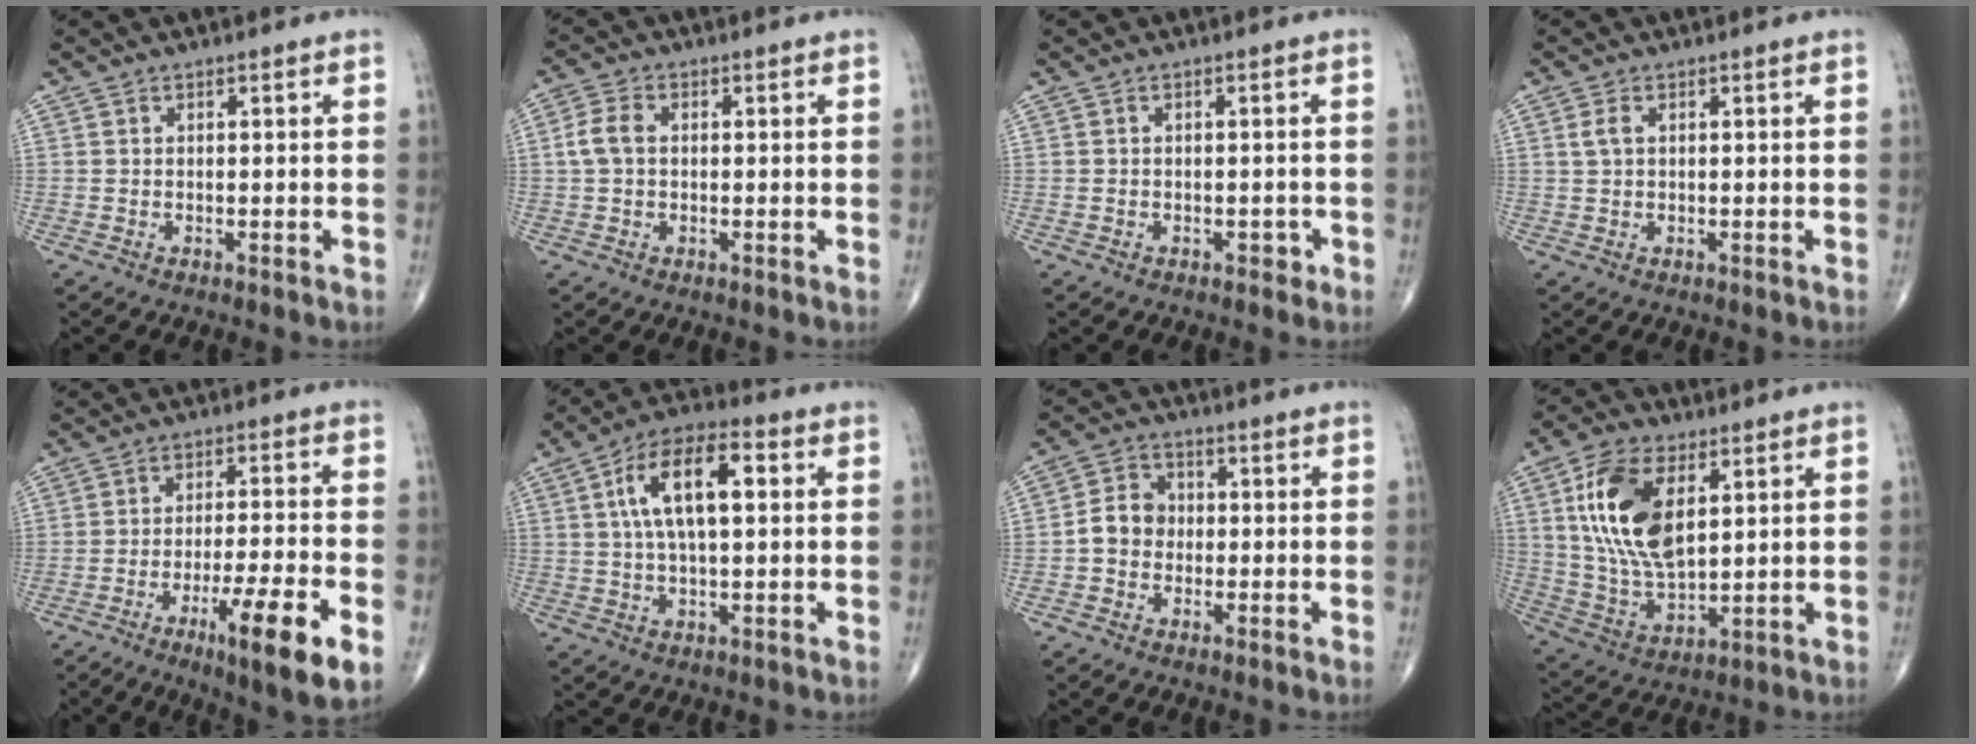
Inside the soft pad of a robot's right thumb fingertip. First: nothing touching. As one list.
[{"total": 4.2, "force": [0.3, 2.8, 3.1], "torque": [-0.071, 0.013, 0.001]}, {"total": 1.4, "force": [-0.7, 0.9, 0.7], "torque": [-0.005, 0.002, -0.011]}, {"total": 2.0, "force": [0.6, 1.1, 1.6], "torque": [-0.039, 0.007, 0.012]}, {"total": 13.1, "force": [-5.8, 1.7, 11.7], "torque": [-0.192, 0.007, -0.088]}, {"total": 13.3, "force": [2.8, 5.9, 11.6], "torque": [-0.202, 0.021, 0.044]}, {"total": 6.1, "force": [-0.7, 5.2, 3.1], "torque": [-0.040, 0.022, -0.024]}, {"total": 16.8, "force": [5.2, 8.8, 13.4], "torque": [-0.251, -0.015, 0.105]}]